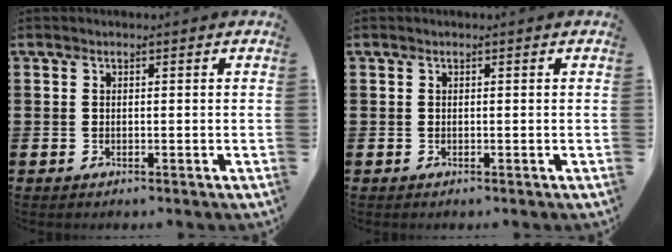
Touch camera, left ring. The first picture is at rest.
{"total": 0.0}